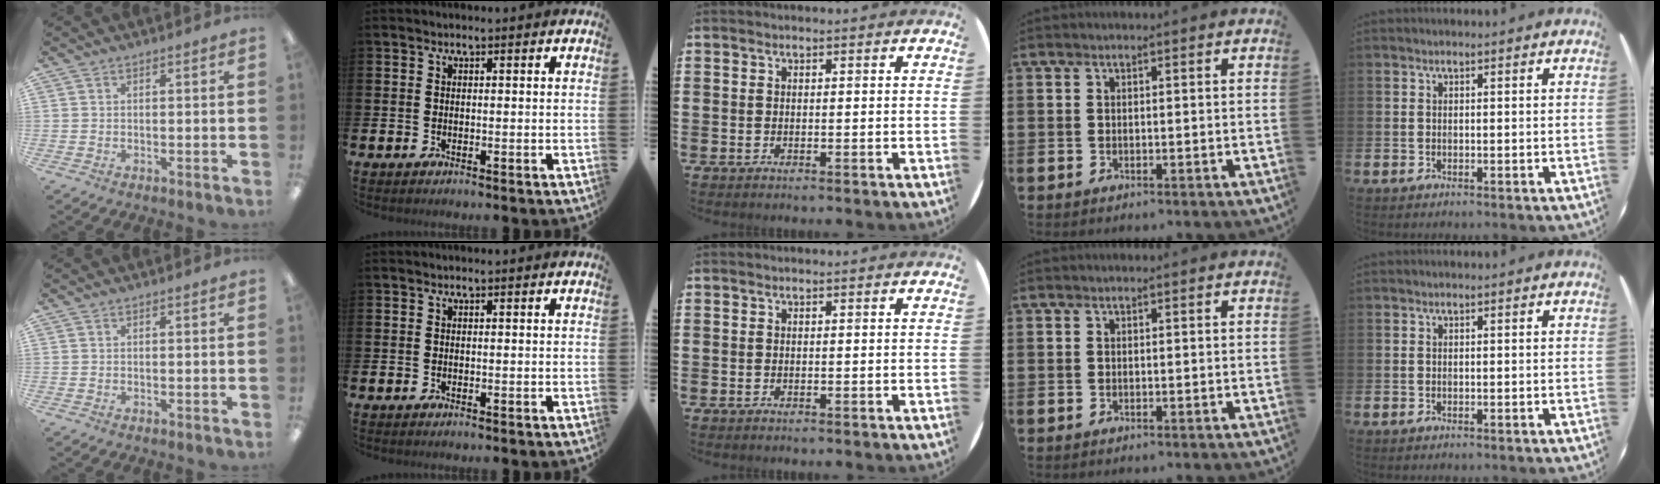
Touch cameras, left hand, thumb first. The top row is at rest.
{}